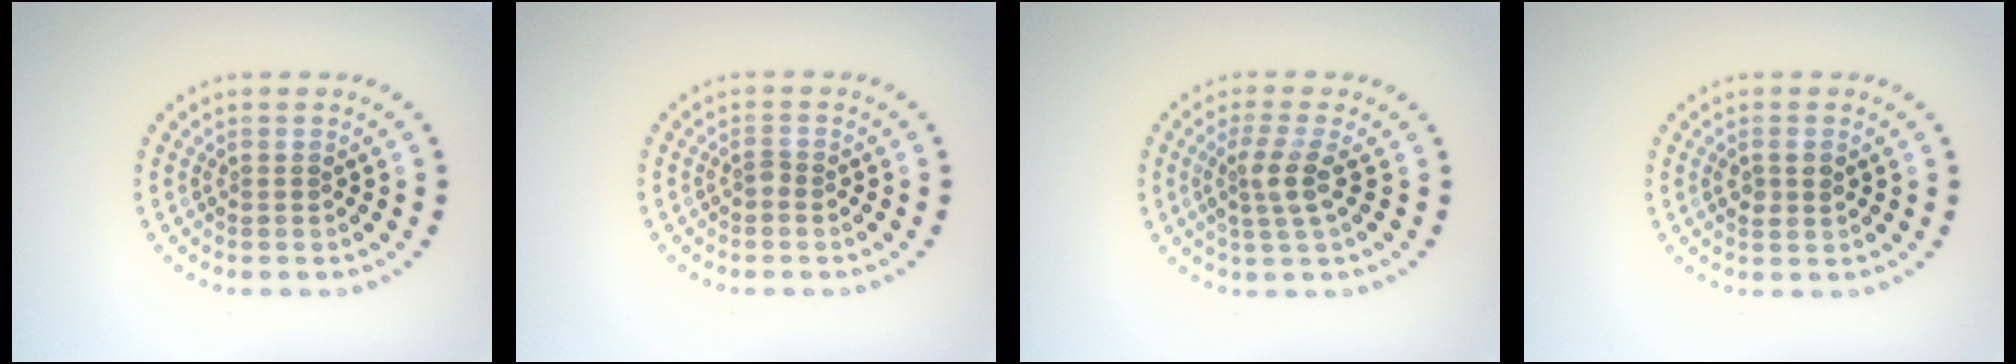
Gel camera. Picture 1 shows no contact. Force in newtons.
{"total": 0.8, "press": 0.6, "slide": 0.5}
{"total": 2.6, "press": 2.1, "slide": 1.5}
{"total": 1.5, "press": 1.5, "slide": 0.2}